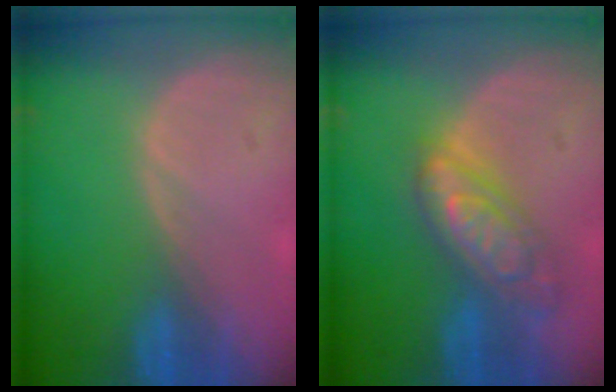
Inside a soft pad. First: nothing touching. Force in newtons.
{"total": 7.5, "press": 7.5, "slide": 0.5}